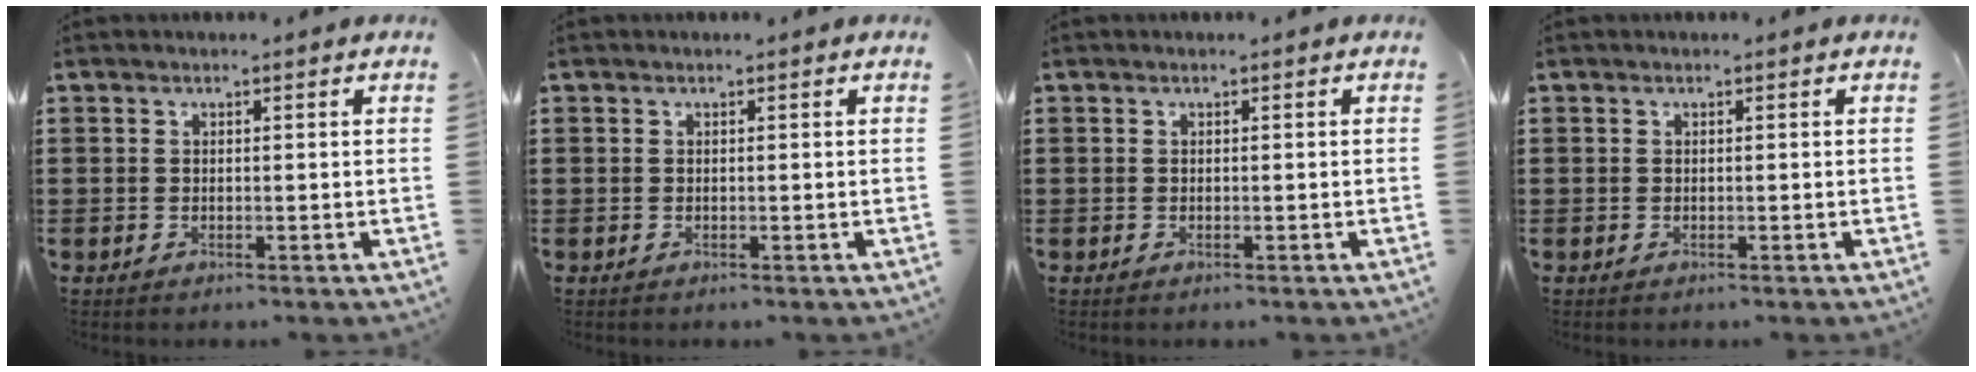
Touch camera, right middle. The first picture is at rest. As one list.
[{"total": 0.0}, {"total": 0.0}, {"total": 0.0}]